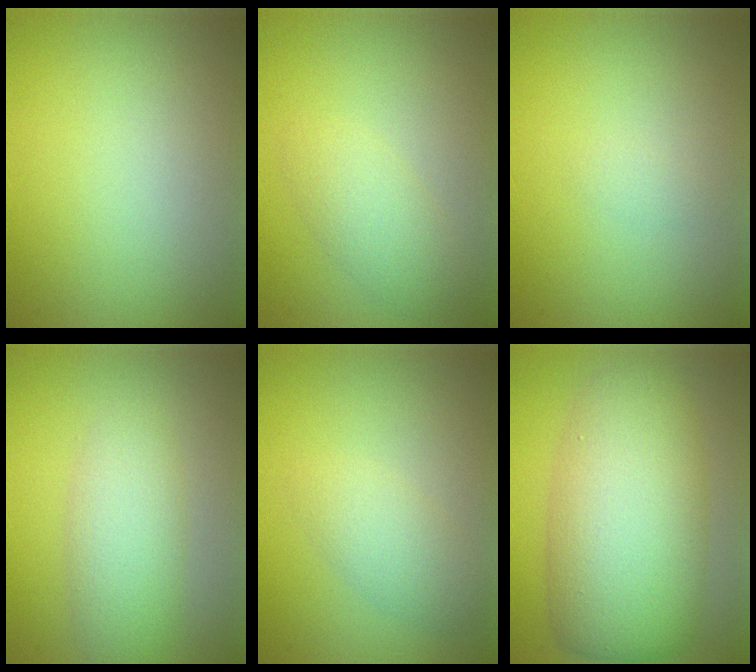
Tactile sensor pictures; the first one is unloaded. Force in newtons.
{"total": 2.6, "press": 2.6, "slide": 0.2}
{"total": 0.6, "press": 0.6, "slide": 0.1}
{"total": 3.4, "press": 3.4, "slide": 0.1}
{"total": 2.3, "press": 2.3, "slide": 0.1}
{"total": 9.4, "press": 9.4, "slide": 0.5}